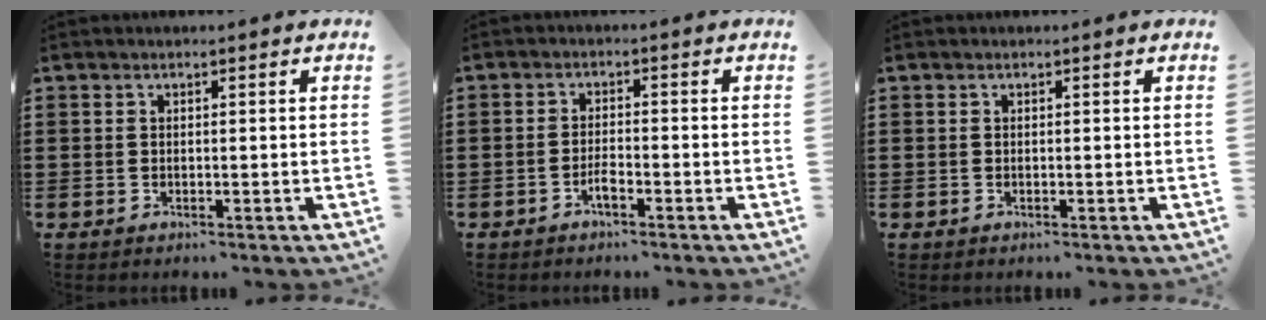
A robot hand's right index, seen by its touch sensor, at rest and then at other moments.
{"total": 2.1, "force": [-1.4, 0.3, 1.4], "torque": [-0.034, -0.001, -0.029]}
{"total": 0.0}